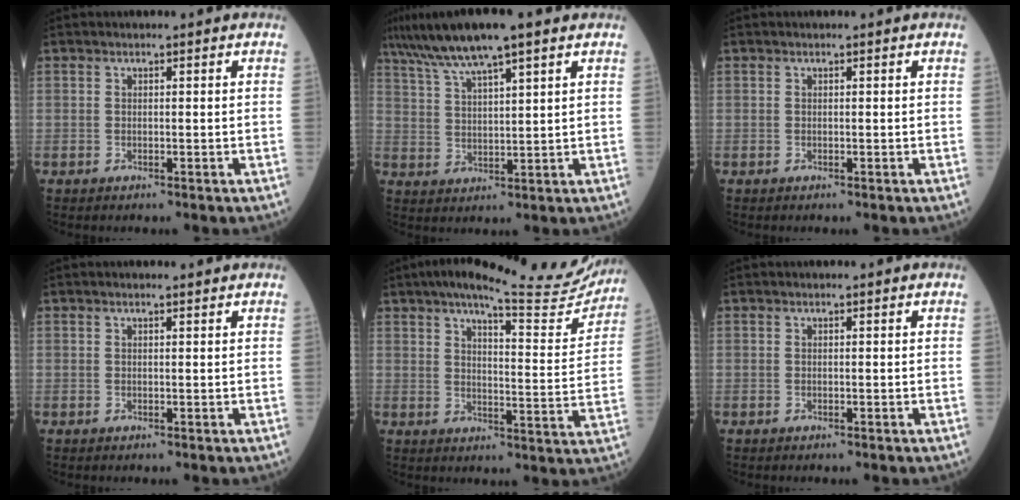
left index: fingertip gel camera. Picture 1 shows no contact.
{"total": 11.2, "force": [8.3, 1.3, 7.4], "torque": [-0.141, 0.025, 0.152]}
{"total": 0.0}
{"total": 1.1, "force": [1.0, 0.3, 0.4], "torque": [-0.013, 0.009, 0.017]}
{"total": 21.5, "force": [19.2, 3.0, 9.2], "torque": [-0.128, -0.029, 0.234]}
{"total": 0.0}